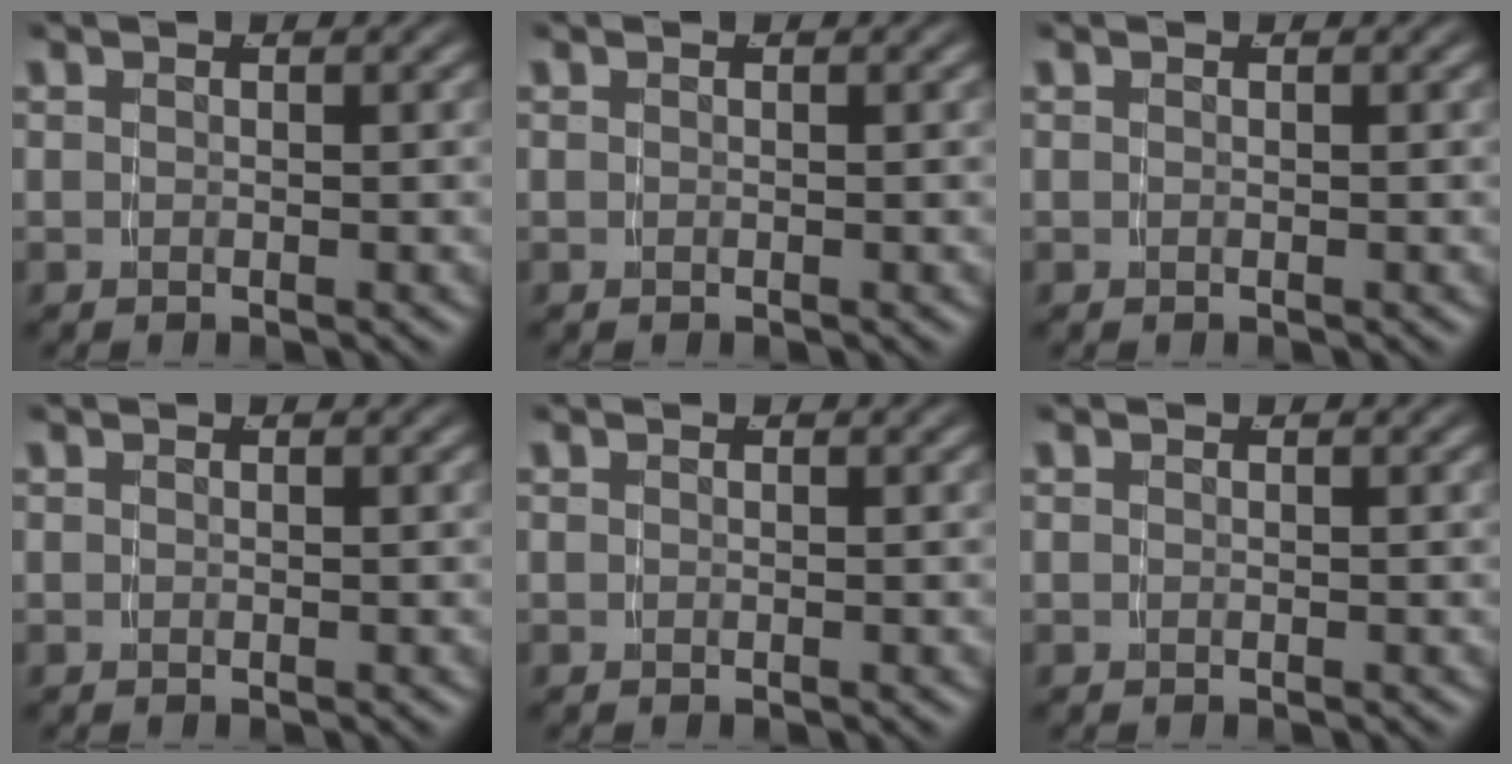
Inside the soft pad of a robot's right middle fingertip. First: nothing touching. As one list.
[{"total": 0.0}, {"total": 0.0}, {"total": 0.0}, {"total": 0.0}, {"total": 0.0}]